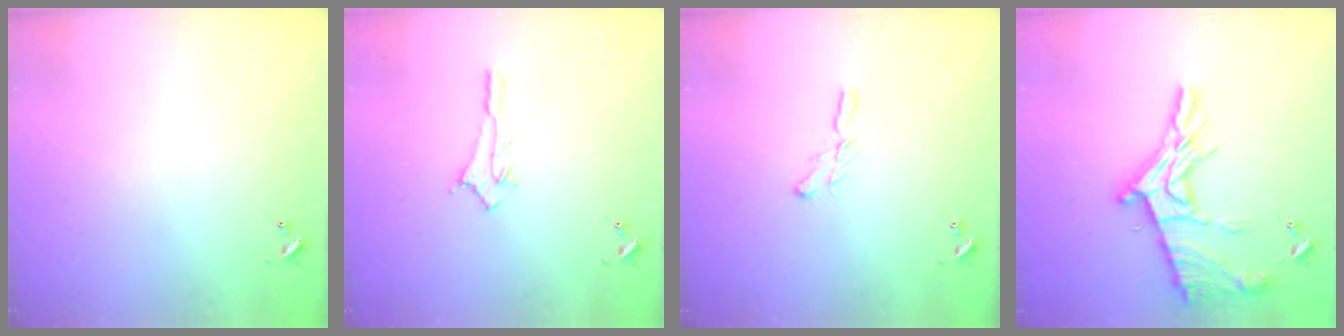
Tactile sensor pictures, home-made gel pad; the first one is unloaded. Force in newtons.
{"total": 3.0, "press": 2.9, "slide": 0.3}
{"total": 5.0, "press": 5.0, "slide": 0.5}
{"total": 18.0, "press": 18.0, "slide": 1.5}